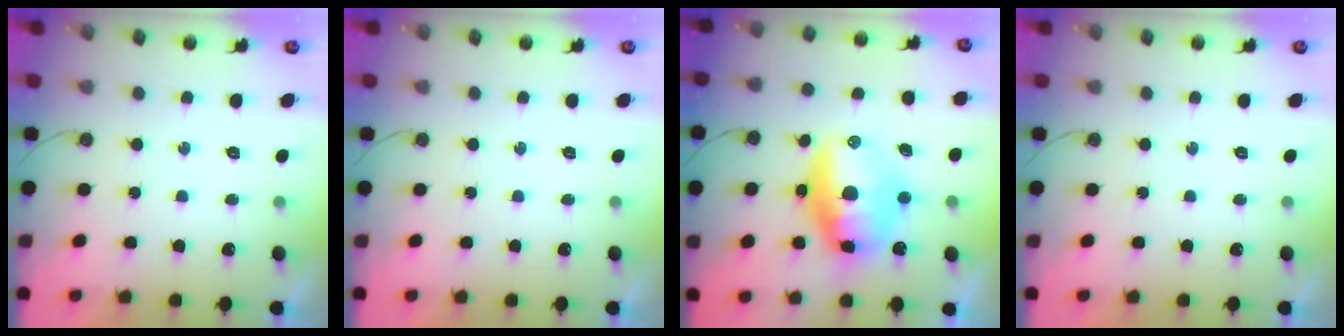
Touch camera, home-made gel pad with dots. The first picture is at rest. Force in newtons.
{"total": 0.0}
{"total": 14.5, "press": 13.9, "slide": 4.0}
{"total": 0.0}